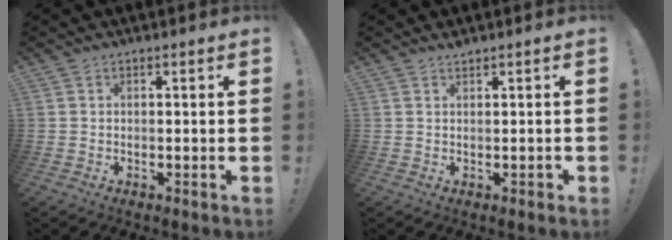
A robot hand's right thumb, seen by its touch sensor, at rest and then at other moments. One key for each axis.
{"total": 0.9, "fx": 0.7, "fy": 0.2, "fz": 0.5, "tx": -0.006, "ty": -0.003, "tz": 0.012}